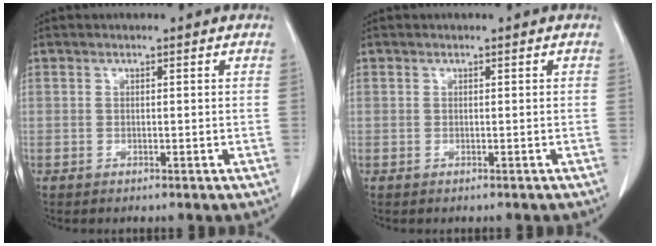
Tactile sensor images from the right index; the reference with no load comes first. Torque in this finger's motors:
{"motor_torque": [-0.63, 0.00, -0.16, -0.06]}